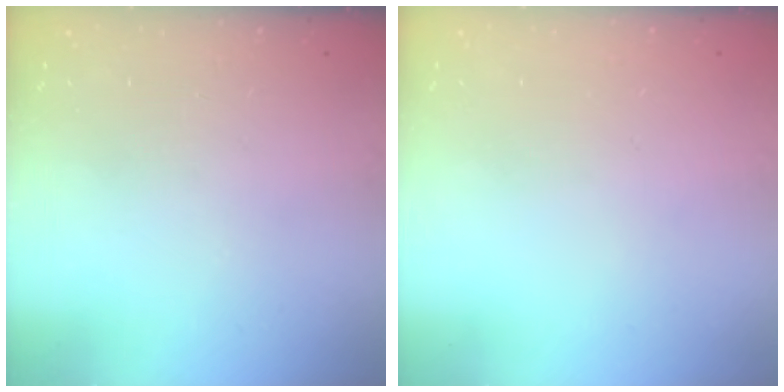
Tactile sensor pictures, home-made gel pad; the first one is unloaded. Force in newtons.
{"total": 0.6, "press": 0.6, "slide": 0.2}